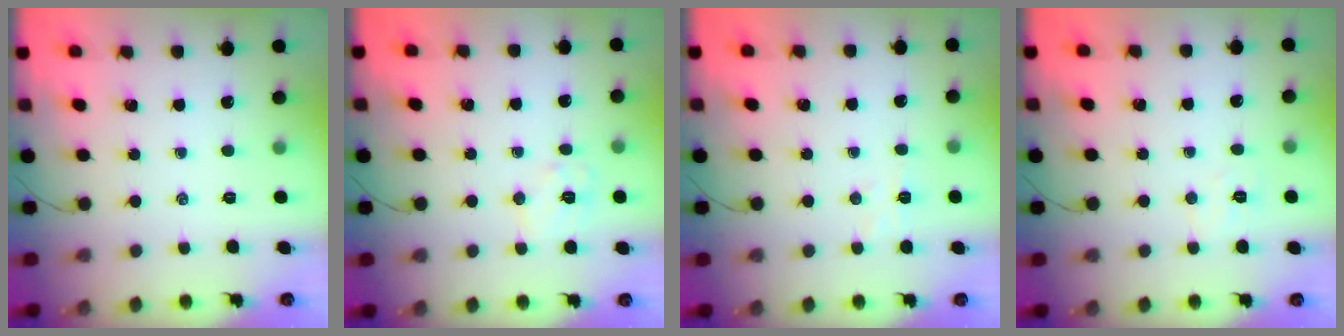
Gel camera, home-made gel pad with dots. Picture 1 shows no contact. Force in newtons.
{"total": 7.1, "press": 7.1, "slide": 1.0}
{"total": 4.3, "press": 4.1, "slide": 1.0}
{"total": 3.5, "press": 3.4, "slide": 0.8}